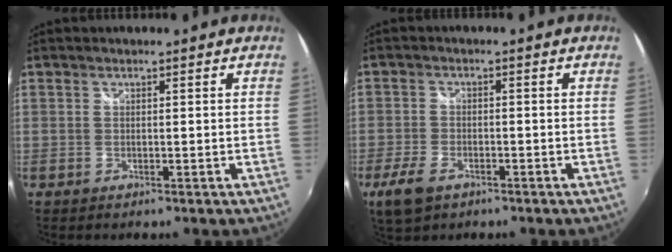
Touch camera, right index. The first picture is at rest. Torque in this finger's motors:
{"motor_torque": [0.28, -0.31, 0.23, 0.02]}